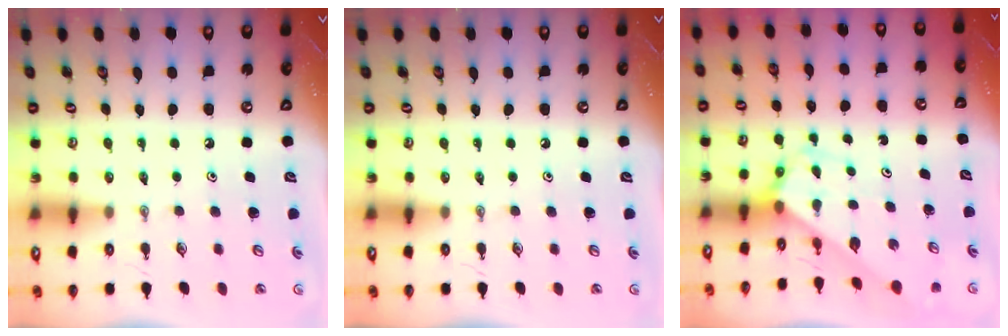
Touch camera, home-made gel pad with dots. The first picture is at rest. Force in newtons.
{"total": 0.0}
{"total": 2.8, "press": 2.8, "slide": 0.2}